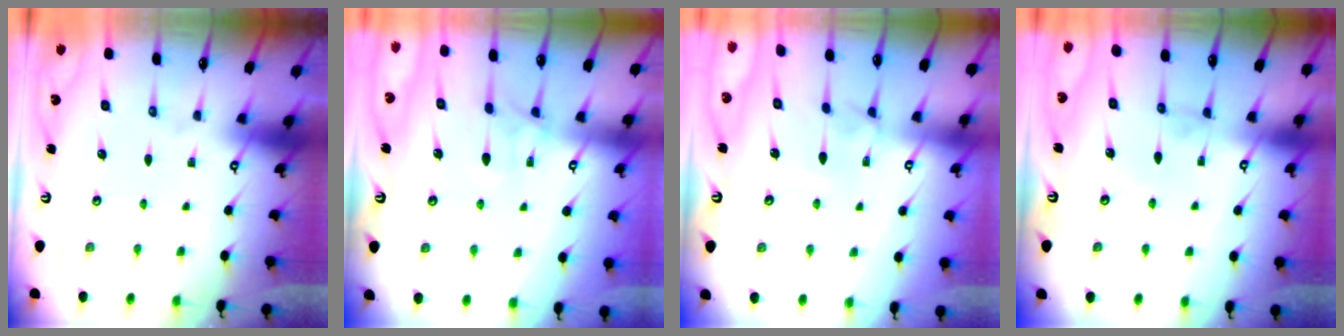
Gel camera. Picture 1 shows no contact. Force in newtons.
{"total": 1.1, "press": 0.3, "slide": 1.1}
{"total": 3.2, "press": 3.2, "slide": 0.6}
{"total": 0.9, "press": 0.8, "slide": 0.3}